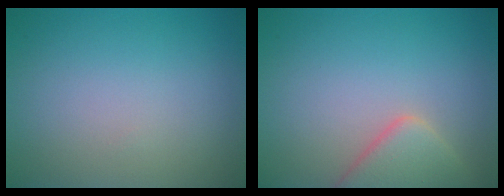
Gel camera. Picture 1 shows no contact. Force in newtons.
{"total": 4.1, "press": 4.1, "slide": 0.2}